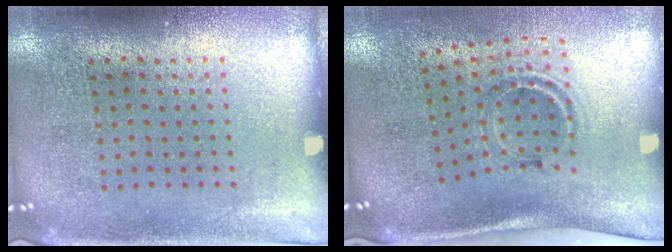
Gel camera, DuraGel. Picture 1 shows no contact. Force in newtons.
{"total": 1.2, "press": 1.0, "slide": 0.7}